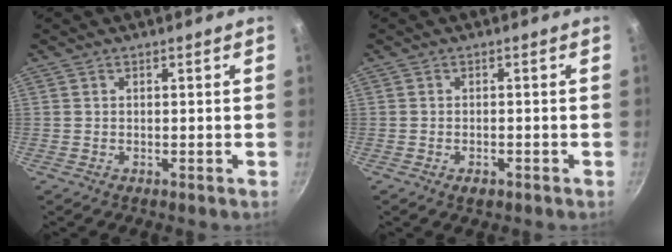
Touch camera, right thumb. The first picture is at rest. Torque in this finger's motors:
{"motor_torque": [-0.94, -0.13, -0.59, 0.33, 0.05]}